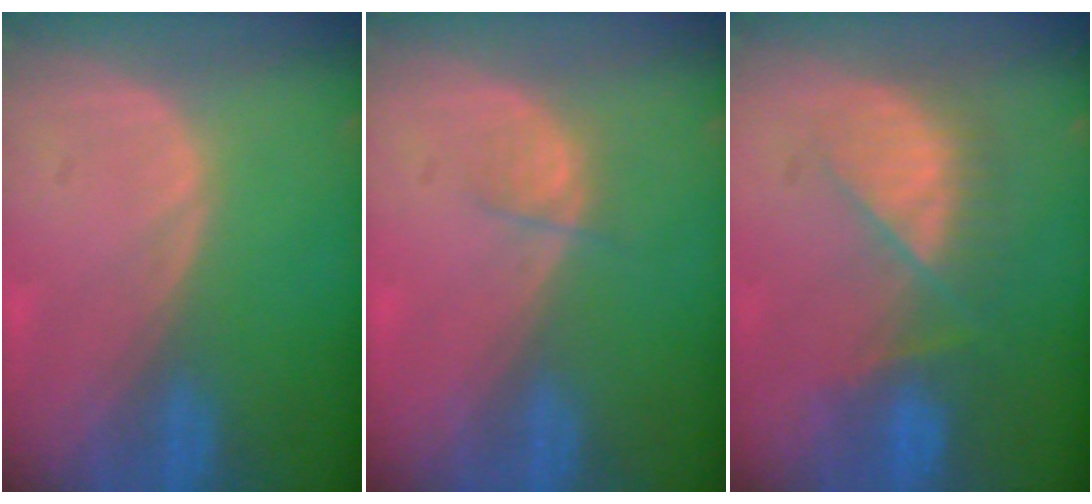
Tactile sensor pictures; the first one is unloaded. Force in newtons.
{"total": 1.9, "press": 1.7, "slide": 0.8}
{"total": 7.2, "press": 7.0, "slide": 1.7}